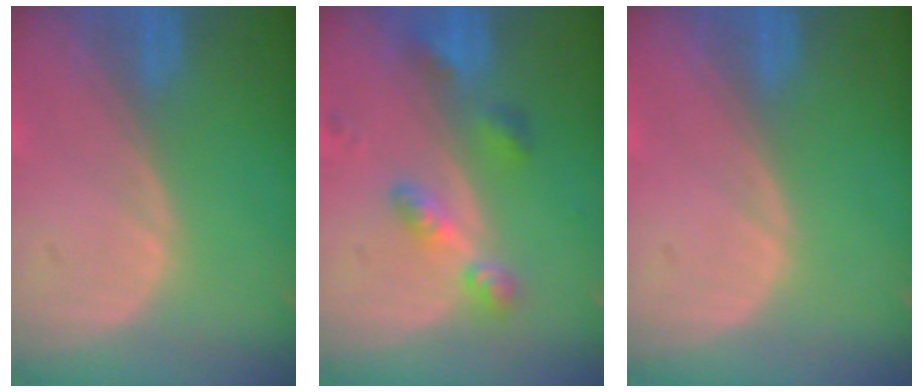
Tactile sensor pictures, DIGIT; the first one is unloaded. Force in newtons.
{"total": 5.5, "press": 4.8, "slide": 2.6}
{"total": 0.0}